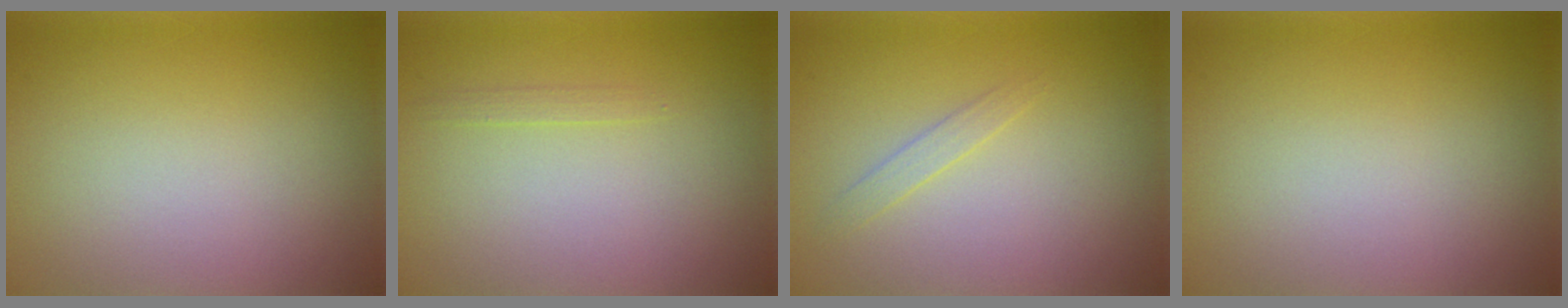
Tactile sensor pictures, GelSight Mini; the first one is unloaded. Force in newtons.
{"total": 0.6, "press": 0.6, "slide": 0.1}
{"total": 1.0, "press": 1.0, "slide": 0.0}
{"total": 0.0}